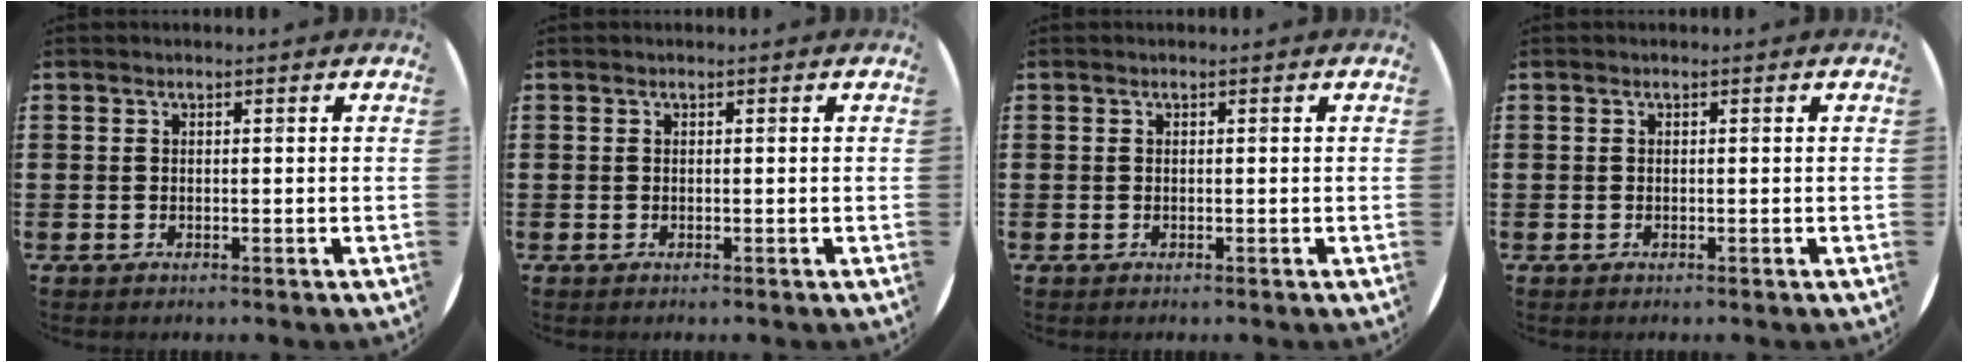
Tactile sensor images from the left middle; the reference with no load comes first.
{"total": 0.0}
{"total": 0.0}
{"total": 0.0}